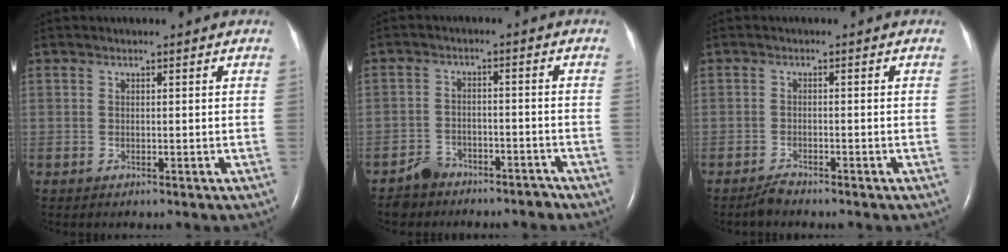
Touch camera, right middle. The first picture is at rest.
{"total": 4.7, "force": [-4.0, 2.4, 0.1], "torque": [-0.004, 0.006, -0.067]}
{"total": 1.5, "force": [-1.5, 0.1, 0.4], "torque": [-0.016, -0.004, -0.027]}